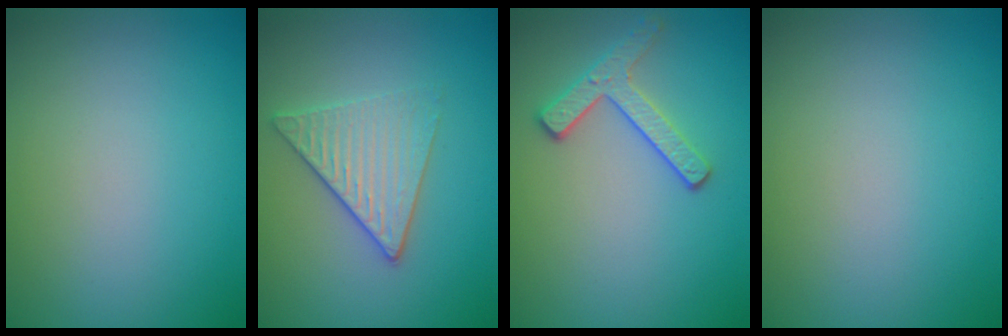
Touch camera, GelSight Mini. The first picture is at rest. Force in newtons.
{"total": 3.5, "press": 3.1, "slide": 1.5}
{"total": 2.5, "press": 2.3, "slide": 0.9}
{"total": 0.0}